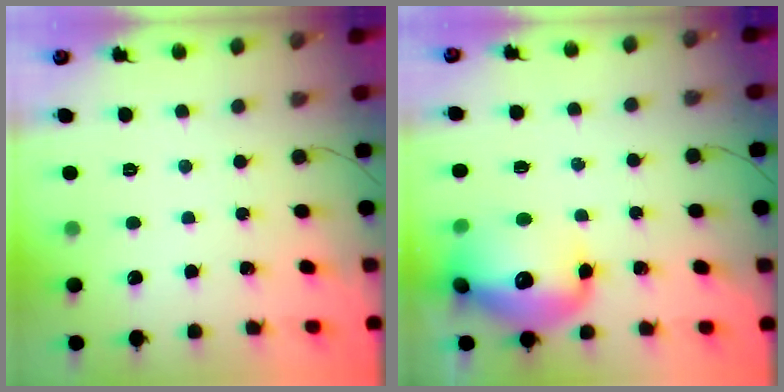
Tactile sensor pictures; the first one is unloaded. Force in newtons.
{"total": 17.7, "press": 17.4, "slide": 3.4}